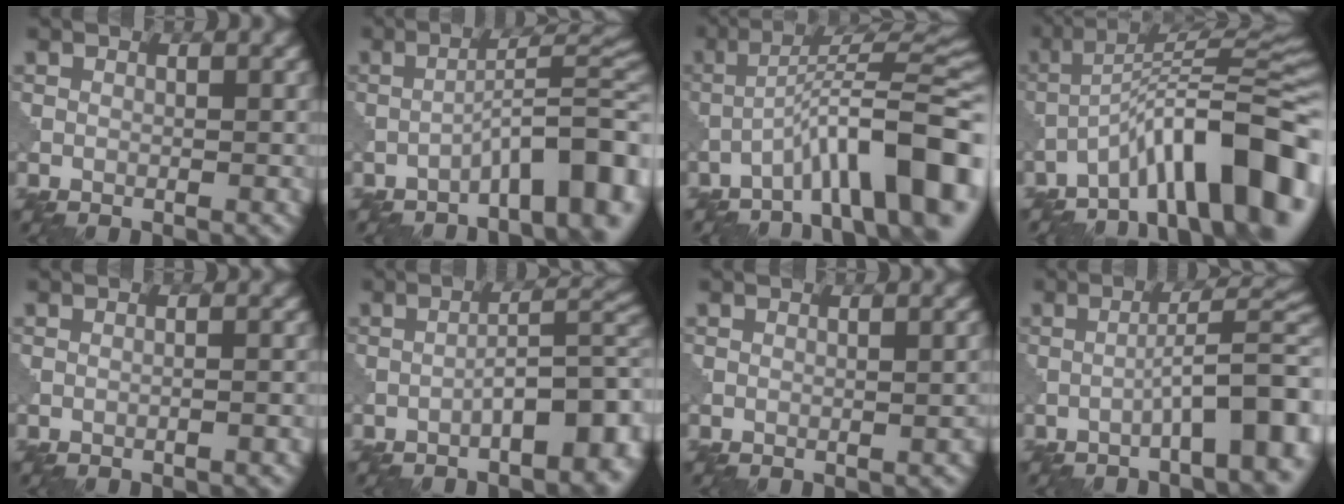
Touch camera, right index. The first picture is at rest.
{"total": 8.0, "force": [-4.3, 1.7, 6.5], "torque": [-0.088, 0.021, -0.069]}
{"total": 11.5, "force": [-5.8, 2.2, 9.7], "torque": [-0.136, 0.020, -0.090]}
{"total": 11.7, "force": [-6.8, 2.4, 9.2], "torque": [-0.127, 0.022, -0.112]}
{"total": 1.2, "force": [-0.6, 0.4, 1.0], "torque": [-0.009, 0.004, -0.018]}
{"total": 7.7, "force": [-2.8, 2.7, 6.7], "torque": [-0.087, 0.011, -0.039]}
{"total": 0.9, "force": [-0.5, 0.3, 0.7], "torque": [-0.010, 0.002, -0.005]}
{"total": 8.3, "force": [-3.2, 1.8, 7.4], "torque": [-0.093, 0.021, -0.050]}